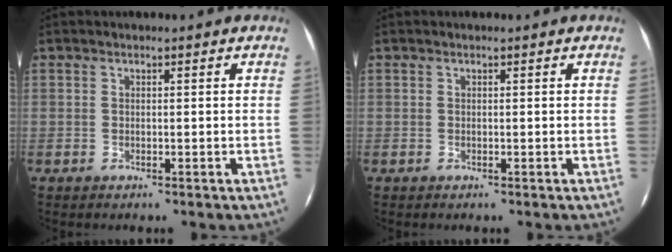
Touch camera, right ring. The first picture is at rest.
{"total": 0.0}